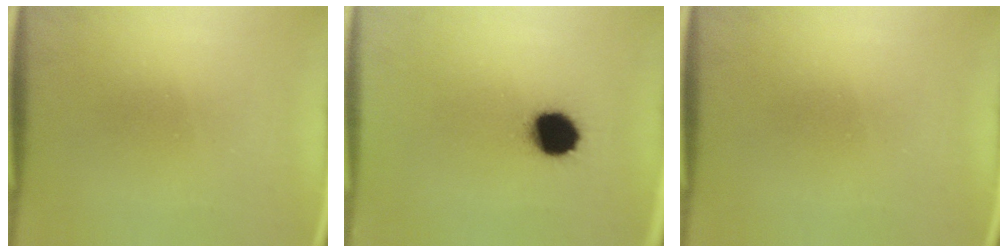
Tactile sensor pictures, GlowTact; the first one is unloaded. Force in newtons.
{"total": 11.1}
{"total": 0.0}